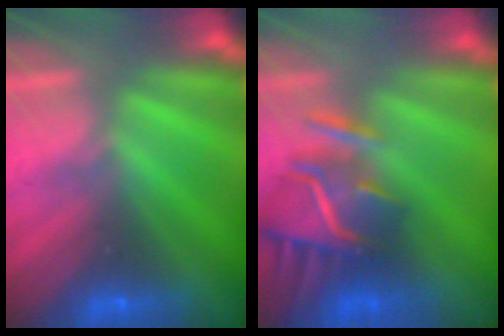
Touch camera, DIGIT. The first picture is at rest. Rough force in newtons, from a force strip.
{"total": 8.6}